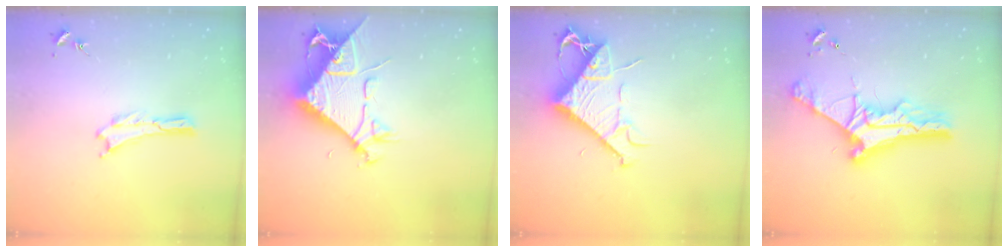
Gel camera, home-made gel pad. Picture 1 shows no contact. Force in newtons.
{"total": 9.8, "press": 9.7, "slide": 1.1}
{"total": 8.6, "press": 8.5, "slide": 1.2}
{"total": 10.1, "press": 10.0, "slide": 1.1}